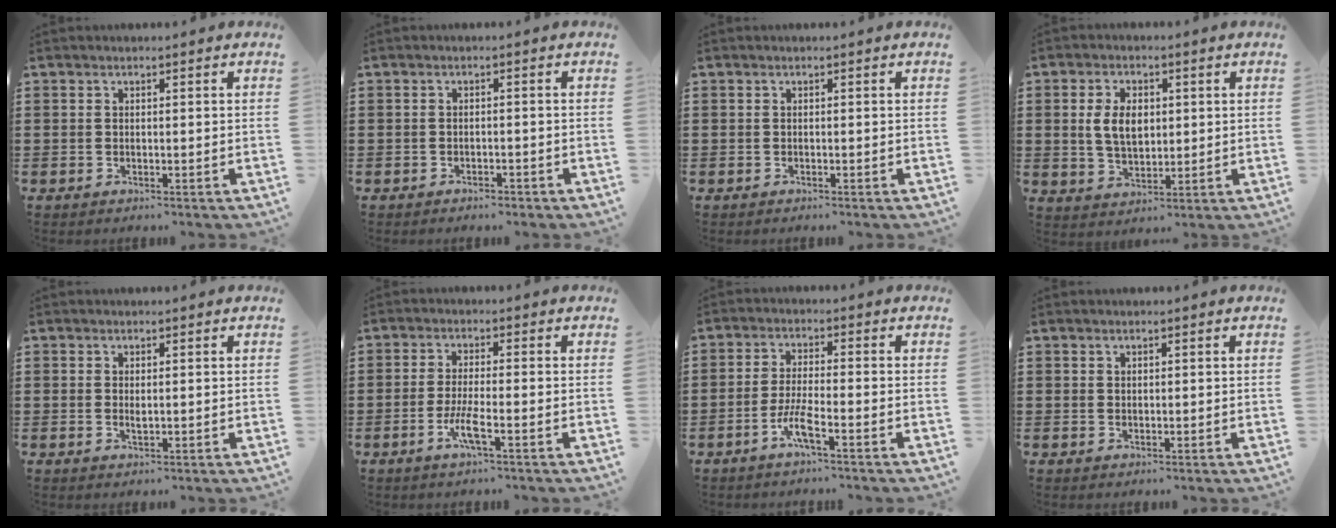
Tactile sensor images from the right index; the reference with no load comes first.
{"total": 1.1, "force": [-1.1, 0.2, 0.1], "torque": [-0.007, 0.000, -0.023]}
{"total": 0.0}
{"total": 5.7, "force": [0.7, 3.5, 4.5], "torque": [-0.101, 0.003, 0.004]}
{"total": 0.9, "force": [0.2, 0.1, 0.9], "torque": [-0.017, 0.000, 0.004]}
{"total": 4.5, "force": [-2.1, 0.3, 3.9], "torque": [-0.086, -0.012, -0.042]}
{"total": 4.5, "force": [-2.5, 0.3, 3.7], "torque": [-0.082, -0.009, -0.050]}
{"total": 0.5, "force": [0.4, 0.3, 0.1], "torque": [-0.002, 0.001, 0.009]}